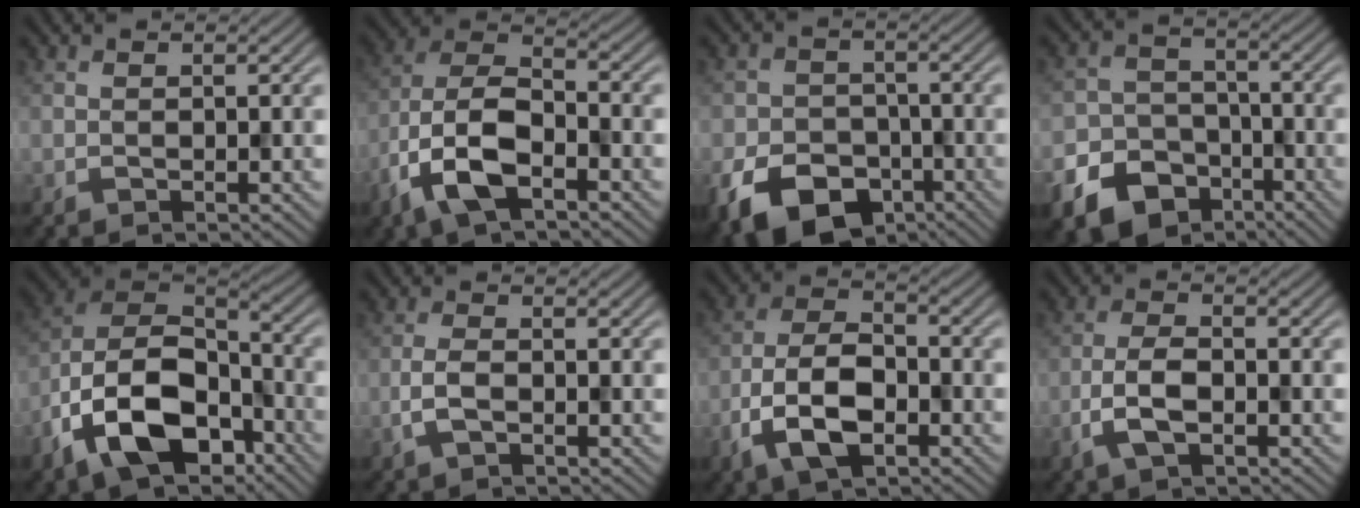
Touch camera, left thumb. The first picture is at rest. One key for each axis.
{"total": 10.3, "fx": -5.3, "fy": 4.6, "fz": 7.5, "tx": -0.159, "ty": -0.001, "tz": -0.115}
{"total": 10.8, "fx": -5.7, "fy": 7.3, "fz": 5.6, "tx": -0.117, "ty": -0.029, "tz": -0.106}
{"total": 14.6, "fx": -8.9, "fy": 10.8, "fz": 4.2, "tx": -0.115, "ty": -0.072, "tz": -0.152}
{"total": 16.2, "fx": -8.2, "fy": 9.3, "fz": 10.5, "tx": -0.232, "ty": -0.036, "tz": -0.164}
{"total": 2.7, "fx": -1.1, "fy": 1.1, "fz": 2.2, "tx": -0.056, "ty": 0.001, "tz": -0.026}
{"total": 8.6, "fx": -3.8, "fy": 4.4, "fz": 6.4, "tx": -0.135, "ty": 0.002, "tz": -0.084}
{"total": 4.7, "fx": -1.9, "fy": 2.0, "fz": 3.8, "tx": -0.085, "ty": 0.003, "tz": -0.043}